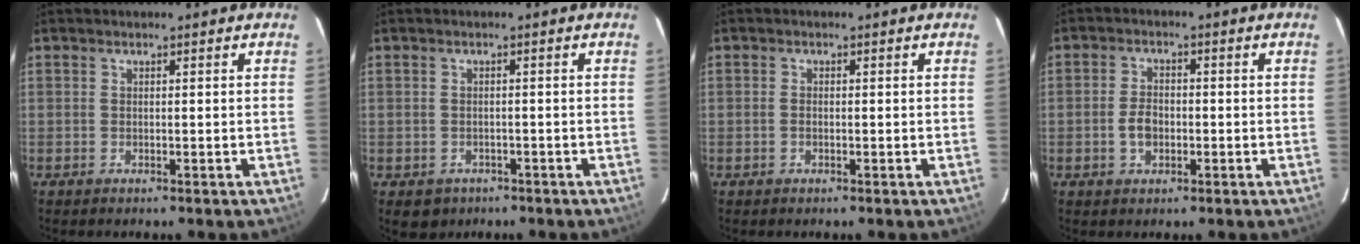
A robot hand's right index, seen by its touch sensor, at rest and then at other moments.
{"total": 3.8, "force": [-1.9, 3.1, 1.1], "torque": [-0.026, -0.001, -0.019]}
{"total": 1.0, "force": [-0.3, 0.6, 0.7], "torque": [-0.015, 0.002, -0.006]}
{"total": 5.8, "force": [-1.8, 3.5, 4.3], "torque": [-0.091, 0.008, -0.029]}